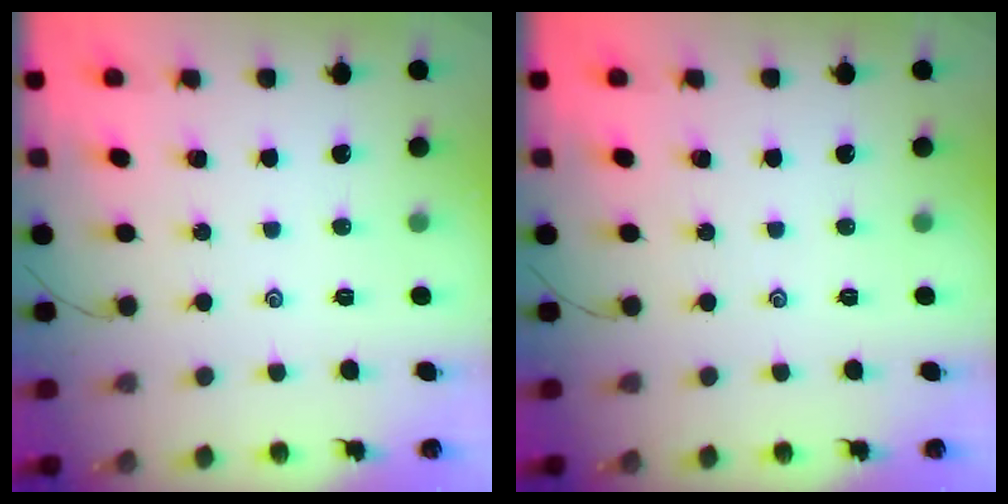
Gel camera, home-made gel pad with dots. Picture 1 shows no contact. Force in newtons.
{"total": 0.0}